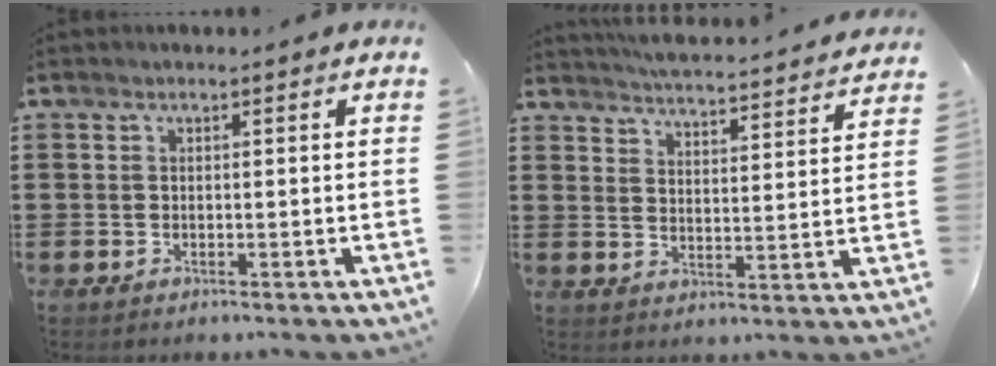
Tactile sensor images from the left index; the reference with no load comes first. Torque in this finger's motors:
{"motor_torque": [0.26, 0.21, 0.60, 0.15]}